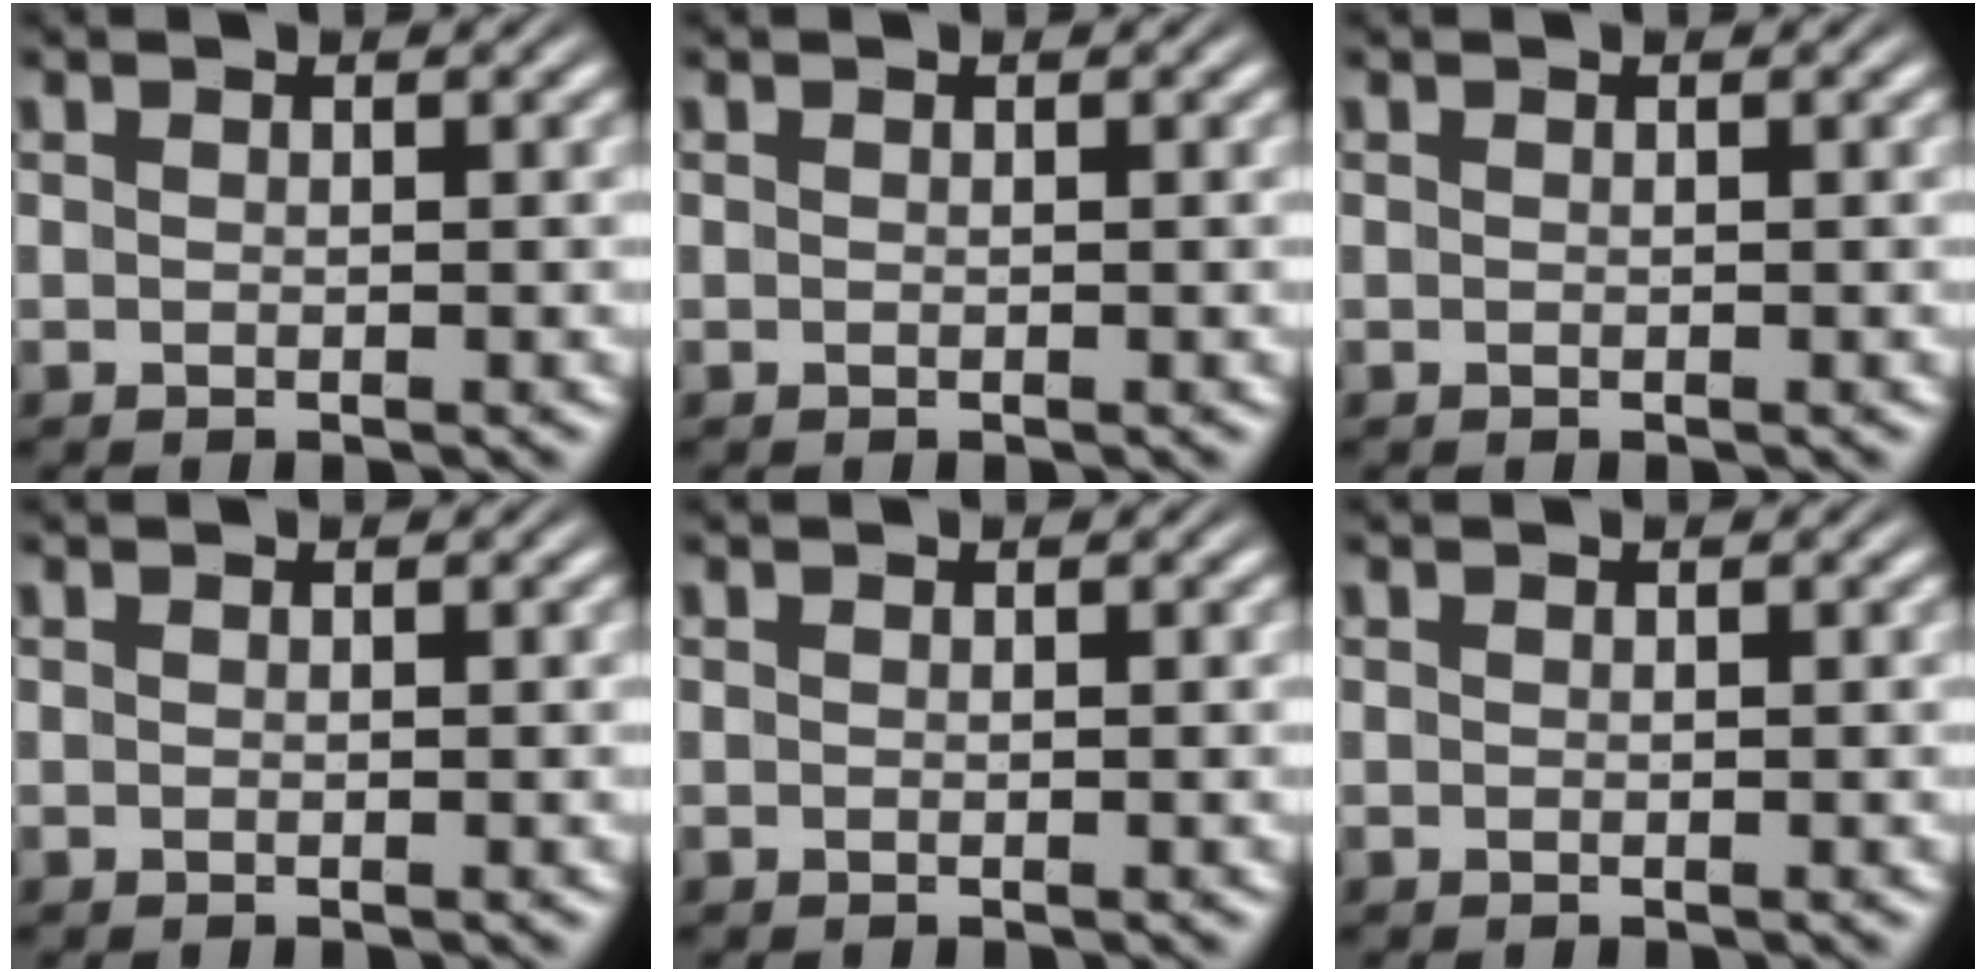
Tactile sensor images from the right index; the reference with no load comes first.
{"total": 0.0}
{"total": 0.0}
{"total": 0.0}
{"total": 0.0}
{"total": 0.0}